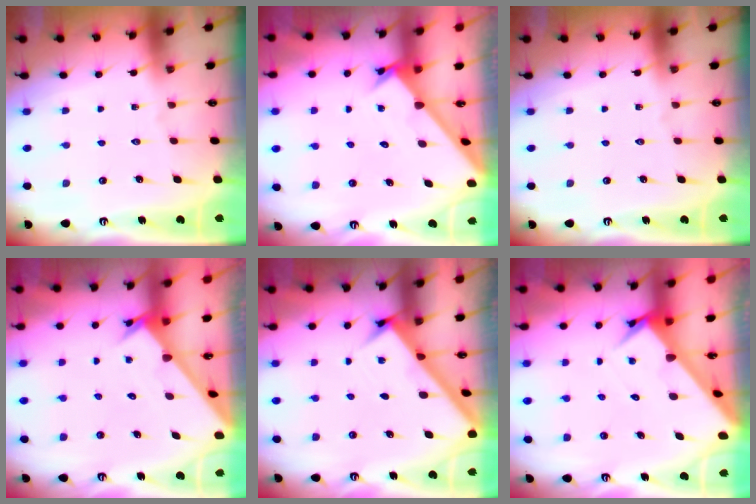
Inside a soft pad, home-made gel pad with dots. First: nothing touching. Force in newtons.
{"total": 1.4, "press": 1.4, "slide": 0.1}
{"total": 0.0}
{"total": 2.4, "press": 2.4, "slide": 0.2}
{"total": 2.9, "press": 2.9, "slide": 0.4}
{"total": 3.5, "press": 3.5, "slide": 0.4}